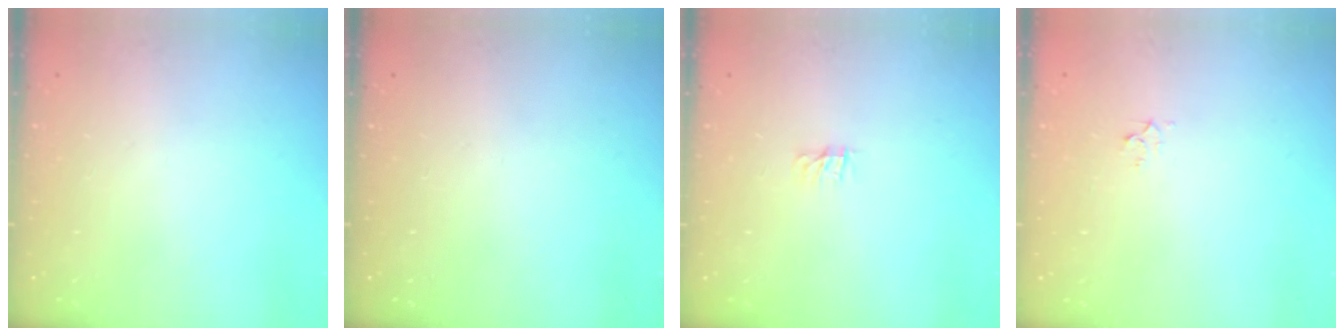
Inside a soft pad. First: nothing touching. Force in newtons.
{"total": 0.0}
{"total": 0.0}
{"total": 2.3, "press": 2.3, "slide": 0.2}